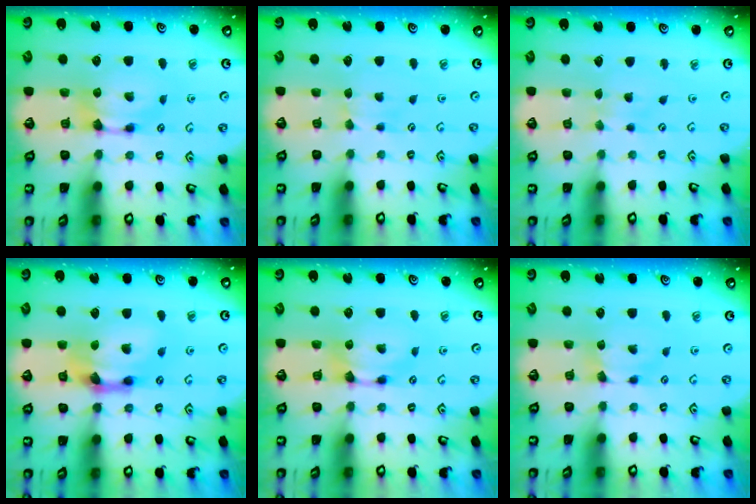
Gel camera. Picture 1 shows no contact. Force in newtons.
{"total": 1.6, "press": 1.5, "slide": 0.5}
{"total": 2.6, "press": 2.6, "slide": 0.0}
{"total": 4.3, "press": 3.8, "slide": 1.9}
{"total": 0.0}
{"total": 1.4, "press": 1.4, "slide": 0.3}